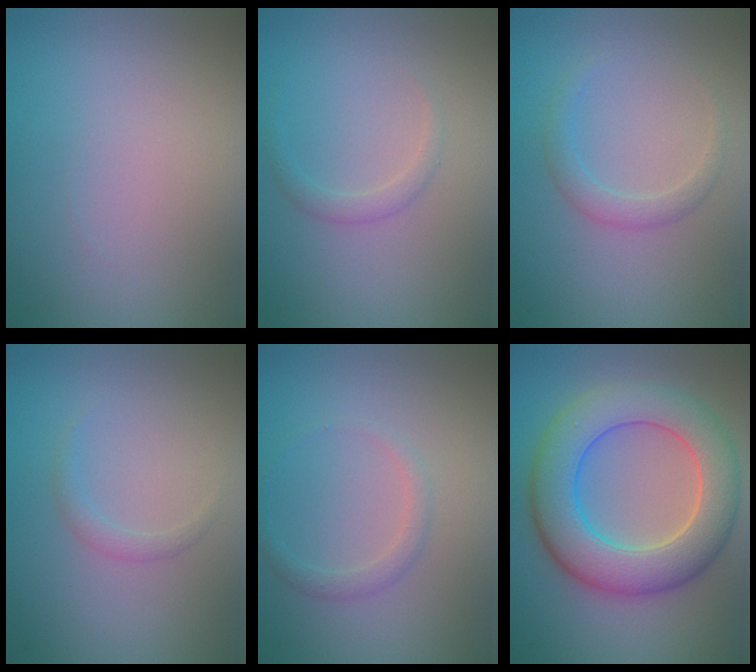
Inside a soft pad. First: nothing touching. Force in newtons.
{"total": 1.2, "press": 1.2, "slide": 0.0}
{"total": 1.7, "press": 1.7, "slide": 0.2}
{"total": 1.0, "press": 1.0, "slide": 0.1}
{"total": 1.3, "press": 1.3, "slide": 0.1}
{"total": 8.5, "press": 8.5, "slide": 0.5}